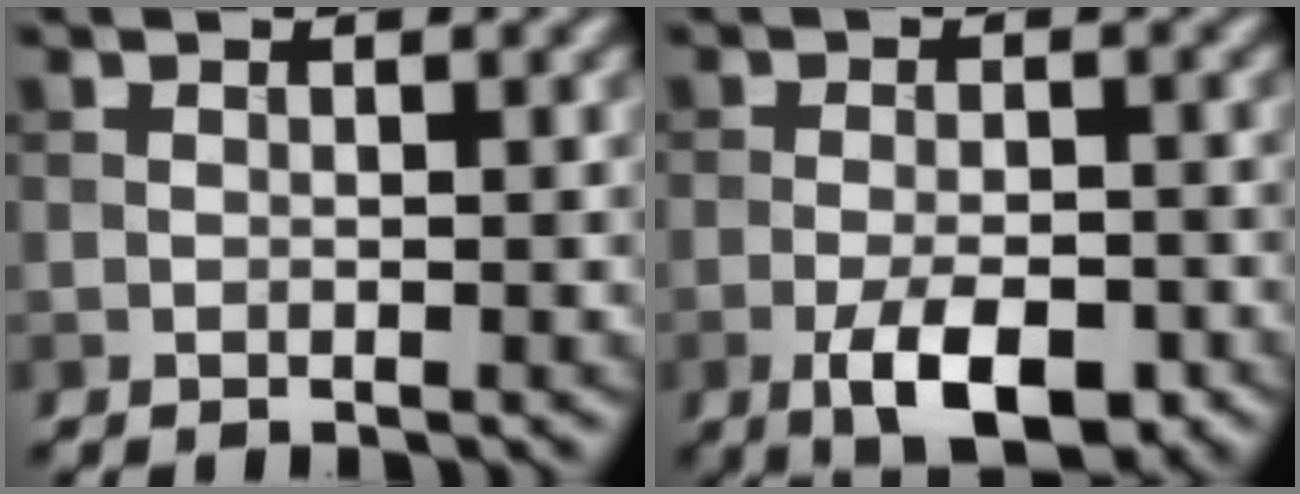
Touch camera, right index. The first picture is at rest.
{"total": 6.2, "force": [-3.0, 2.5, 4.9], "torque": [-0.082, -0.006, -0.048]}